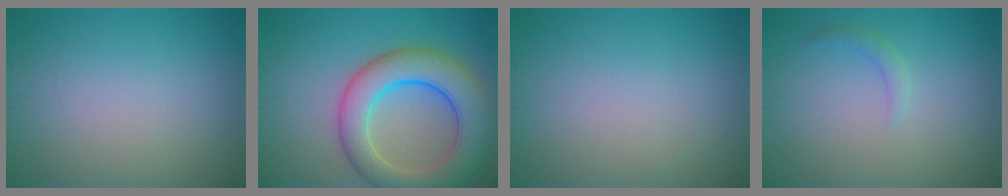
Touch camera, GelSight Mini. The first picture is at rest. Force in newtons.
{"total": 9.0, "press": 9.0, "slide": 0.2}
{"total": 0.0}
{"total": 1.1, "press": 1.1, "slide": 0.1}